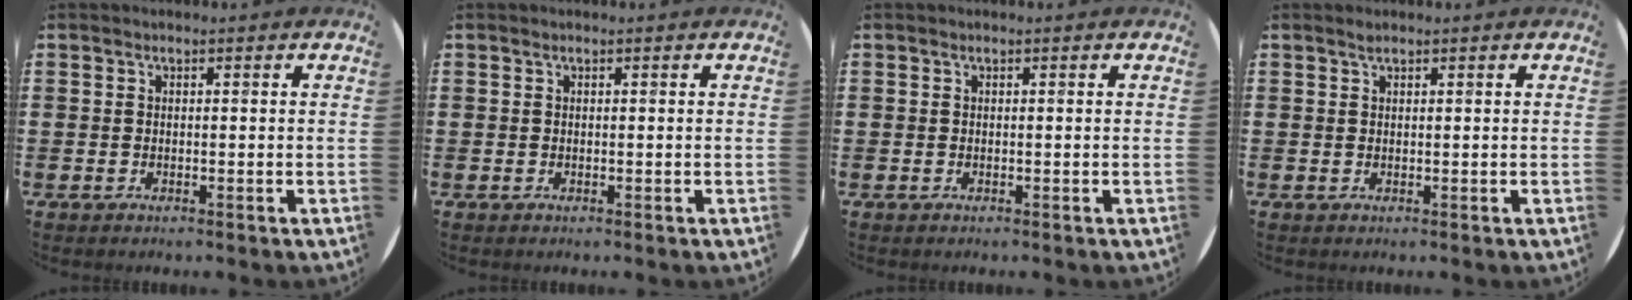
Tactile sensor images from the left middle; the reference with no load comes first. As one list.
[{"total": 0.0}, {"total": 0.0}, {"total": 0.6, "force": [0.6, 0.0, 0.1], "torque": [-0.003, 0.001, 0.011]}]